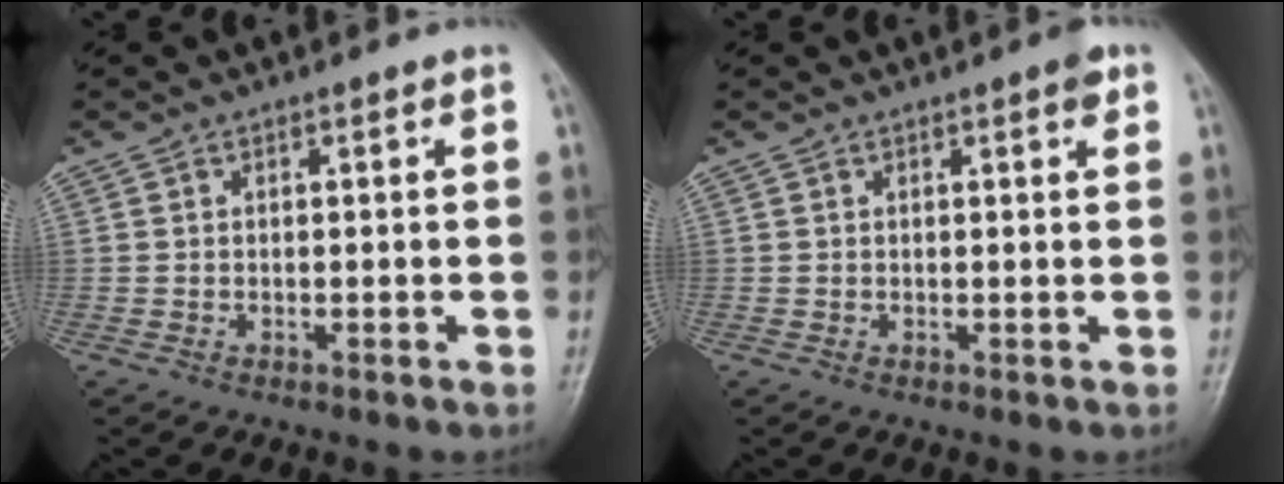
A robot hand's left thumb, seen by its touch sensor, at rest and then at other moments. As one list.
[{"total": 1.8, "force": [1.0, 0.4, 1.4], "torque": [-0.018, -0.002, 0.011]}]